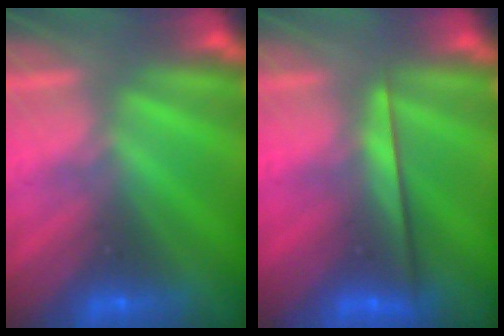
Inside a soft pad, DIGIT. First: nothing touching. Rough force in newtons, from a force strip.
{"total": 2.3}